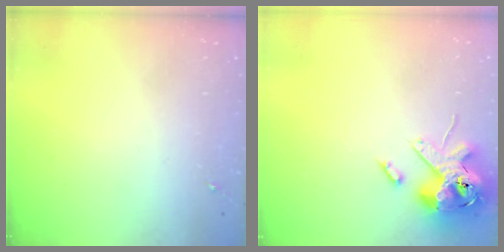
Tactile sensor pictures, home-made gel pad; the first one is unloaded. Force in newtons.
{"total": 15.4, "press": 15.1, "slide": 2.9}